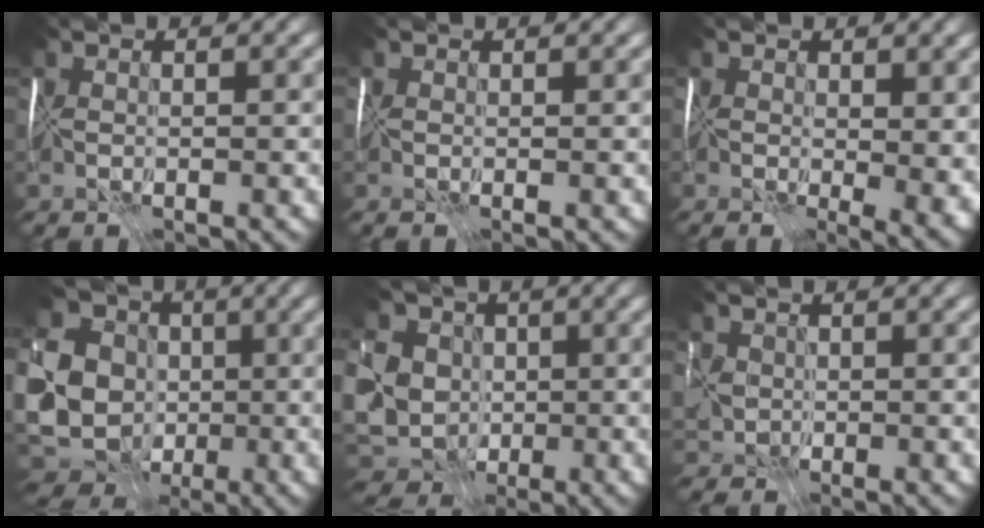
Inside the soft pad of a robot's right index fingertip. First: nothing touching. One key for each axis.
{"total": 0.9, "fx": 0.4, "fy": 0.4, "fz": 0.7, "tx": -0.009, "ty": 0.004, "tz": 0.006}
{"total": 8.1, "fx": -0.1, "fy": 4.5, "fz": 6.8, "tx": -0.079, "ty": -0.024, "tz": 0.021}
{"total": 11.6, "fx": -1.8, "fy": 10.2, "fz": 5.3, "tx": -0.132, "ty": -0.004, "tz": -0.028}
{"total": 10.6, "fx": -0.4, "fy": 9.3, "fz": 5.2, "tx": -0.098, "ty": 0.006, "tz": -0.023}
{"total": 1.1, "fx": 0.4, "fy": 0.9, "fz": -0.5, "tx": 0.015, "ty": -0.001, "tz": 0.011}